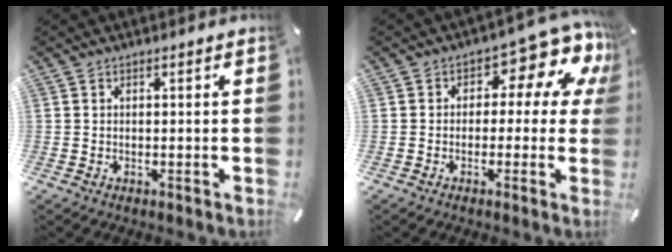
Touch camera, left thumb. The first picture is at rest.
{"total": 10.9, "force": [4.8, 5.5, 8.0], "torque": [-0.096, -0.043, 0.078]}